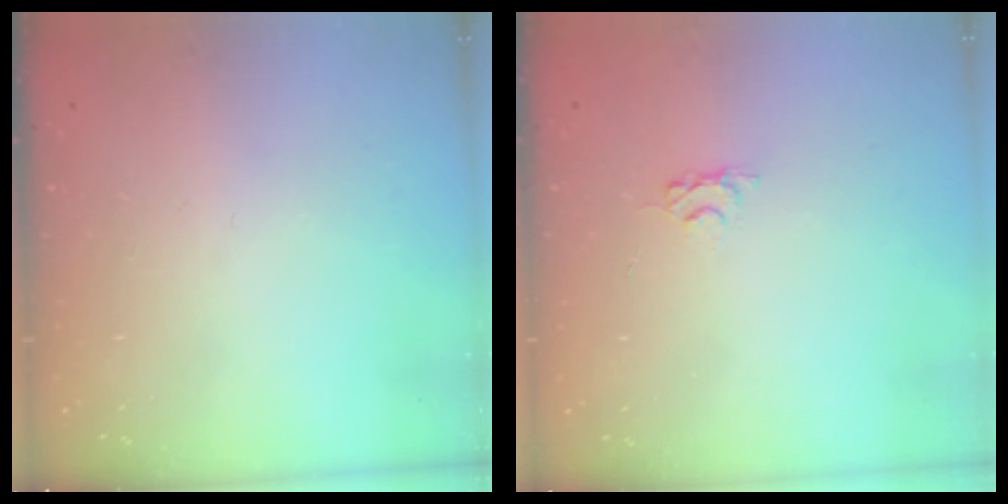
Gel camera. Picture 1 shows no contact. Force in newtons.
{"total": 3.1, "press": 3.0, "slide": 0.5}